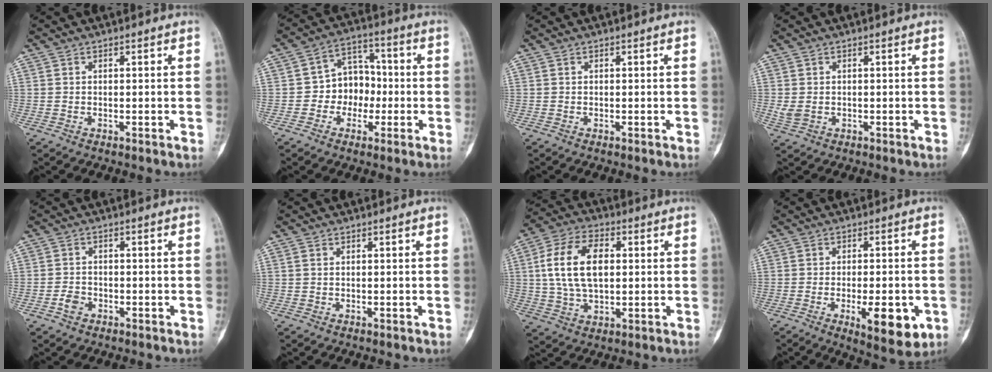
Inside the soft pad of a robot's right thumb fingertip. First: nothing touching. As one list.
[{"total": 8.9, "force": [-1.5, 7.2, 4.9], "torque": [-0.027, 0.034, -0.036]}, {"total": 0.0}, {"total": 2.3, "force": [0.0, 1.8, 1.4], "torque": [-0.030, 0.002, 0.003]}, {"total": 2.5, "force": [-1.3, 1.8, 1.1], "torque": [-0.018, 0.010, -0.025]}, {"total": 0.5, "force": [0.2, 0.4, 0.4], "torque": [-0.010, 0.003, 0.004]}, {"total": 13.7, "force": [1.9, 8.2, 10.9], "torque": [-0.193, 0.010, 0.033]}, {"total": 10.5, "force": [-3.4, 3.9, 9.1], "torque": [-0.112, -0.003, -0.040]}]